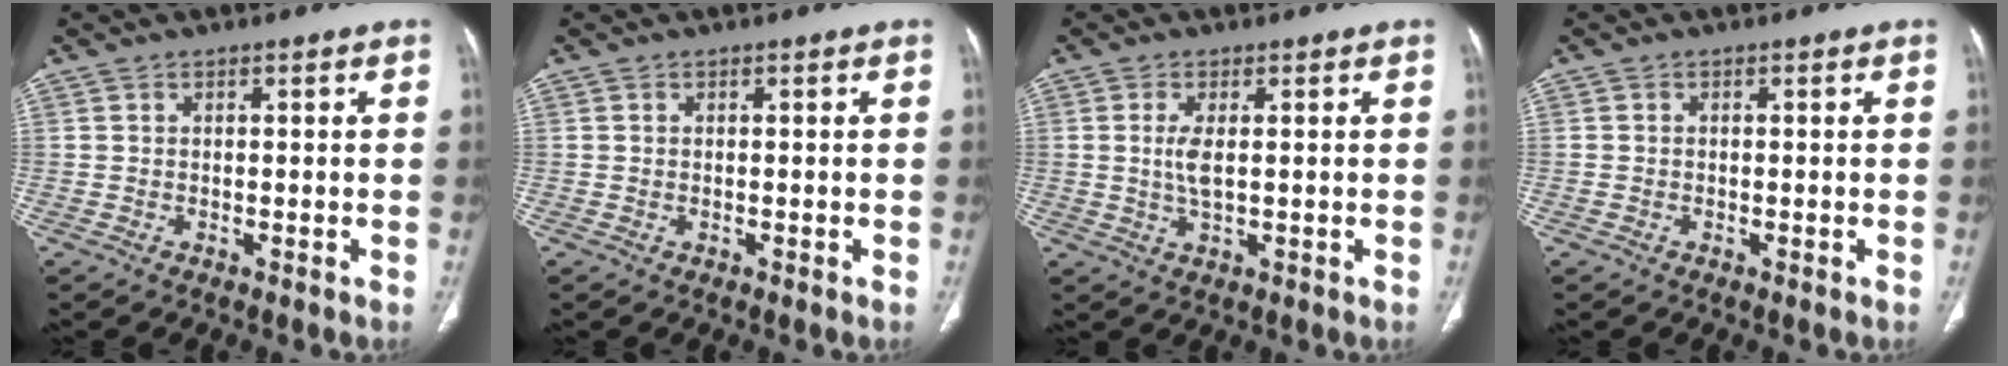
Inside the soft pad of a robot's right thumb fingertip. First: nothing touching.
{"total": 0.0}
{"total": 3.7, "force": [0.5, 1.3, 3.4], "torque": [-0.075, -0.006, 0.013]}
{"total": 0.0}